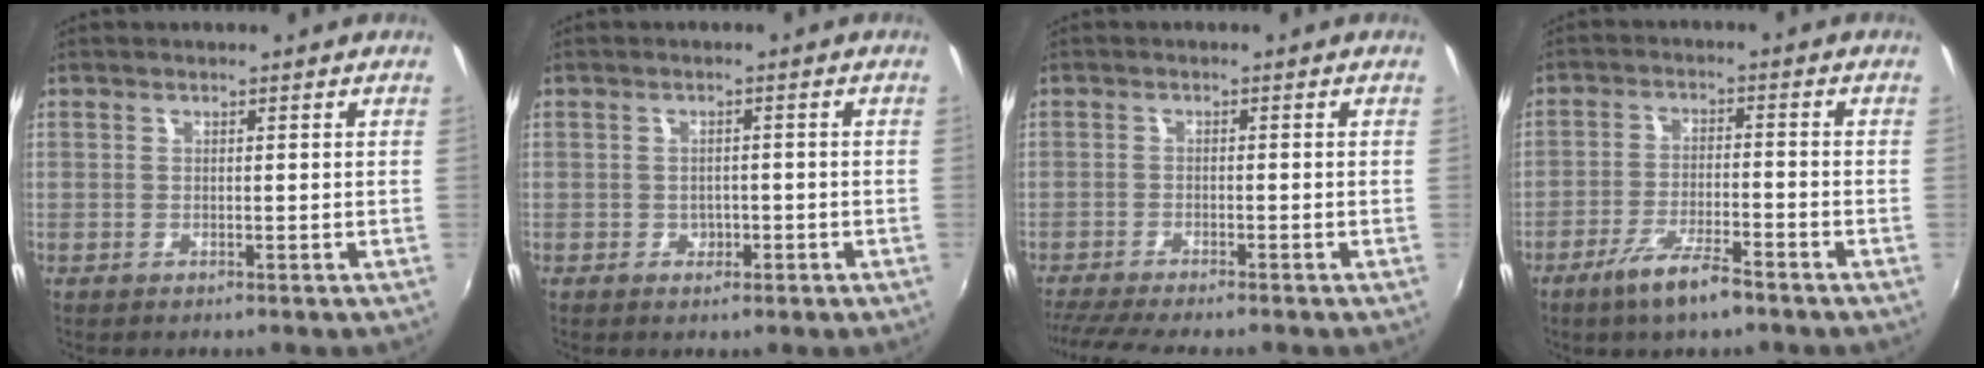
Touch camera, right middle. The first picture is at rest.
{"total": 2.3, "force": [-0.9, 2.0, 0.8], "torque": [-0.013, 0.000, -0.010]}
{"total": 7.8, "force": [-6.9, 0.2, 3.7], "torque": [-0.090, -0.025, -0.115]}
{"total": 7.7, "force": [-5.4, 1.3, 5.3], "torque": [-0.119, -0.010, -0.098]}